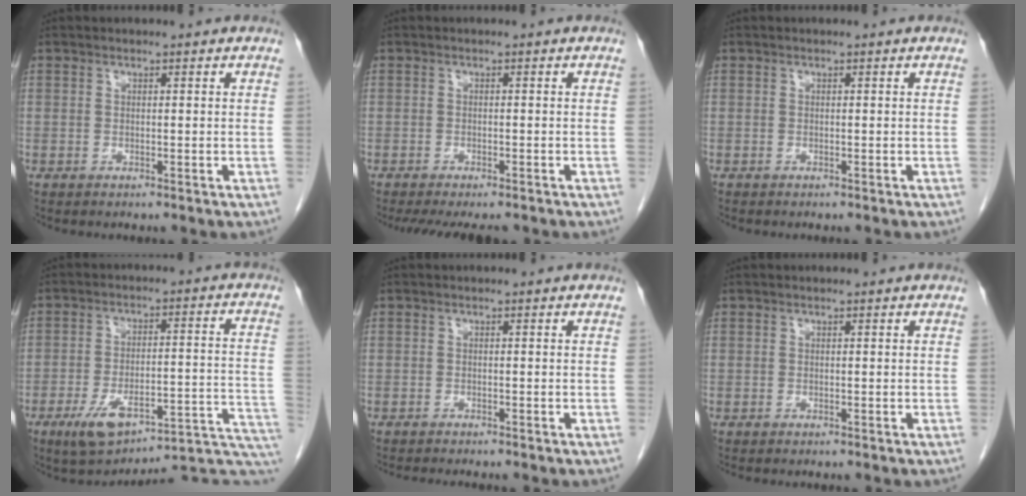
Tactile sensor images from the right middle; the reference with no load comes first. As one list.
[{"total": 8.4, "force": [-7.0, 2.3, 4.1], "torque": [-0.056, -0.013, -0.094]}, {"total": 0.0}, {"total": 18.4, "force": [-13.6, 3.8, 11.9], "torque": [-0.102, 0.052, -0.186]}, {"total": 2.4, "force": [-2.2, -0.1, 0.9], "torque": [-0.012, -0.005, -0.030]}, {"total": 0.0}]